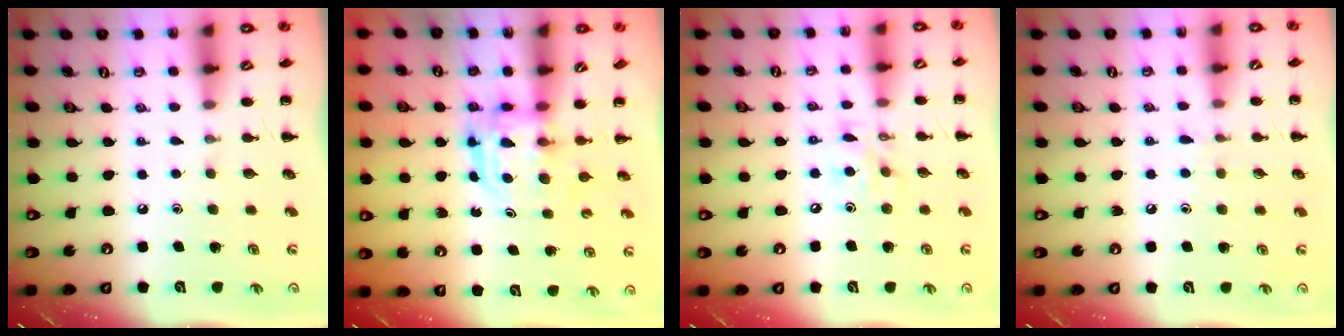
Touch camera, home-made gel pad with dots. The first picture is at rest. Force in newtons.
{"total": 3.0, "press": 3.0, "slide": 0.2}
{"total": 8.5, "press": 8.5, "slide": 0.8}
{"total": 5.4, "press": 4.9, "slide": 2.1}